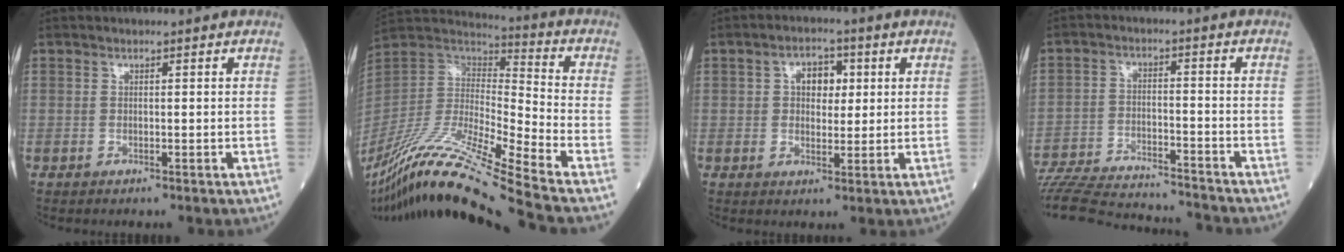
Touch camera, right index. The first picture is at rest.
{"total": 22.6, "force": [-17.8, -1.9, 13.8], "torque": [-0.299, -0.037, -0.336]}
{"total": 4.8, "force": [1.2, 2.9, 3.6], "torque": [-0.054, 0.013, 0.019]}
{"total": 21.2, "force": [-19.9, 2.6, 6.7], "torque": [-0.158, -0.027, -0.301]}